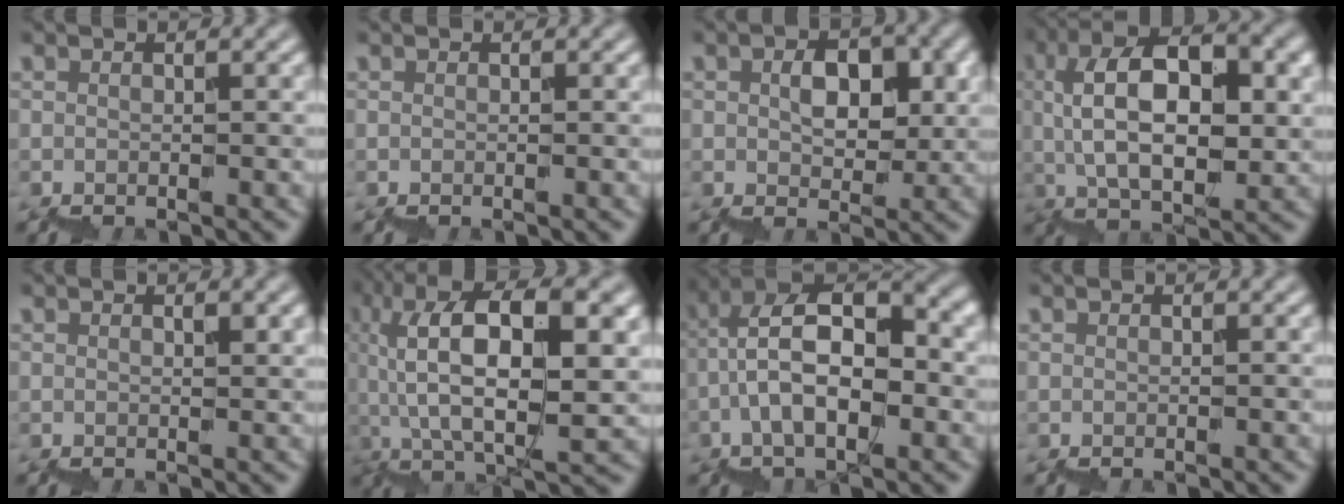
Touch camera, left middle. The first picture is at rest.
{"total": 0.0}
{"total": 3.8, "force": [2.2, 2.2, 2.2], "torque": [-0.023, 0.016, 0.032]}
{"total": 9.6, "force": [3.7, 3.9, 7.9], "torque": [-0.131, 0.023, 0.062]}
{"total": 1.0, "force": [0.9, 0.1, 0.5], "torque": [-0.004, 0.003, 0.005]}
{"total": 10.8, "force": [4.8, 3.6, 8.9], "torque": [-0.156, 0.023, 0.082]}
{"total": 8.4, "force": [0.0, 4.4, 7.1], "torque": [-0.129, 0.029, -0.001]}
{"total": 0.0}